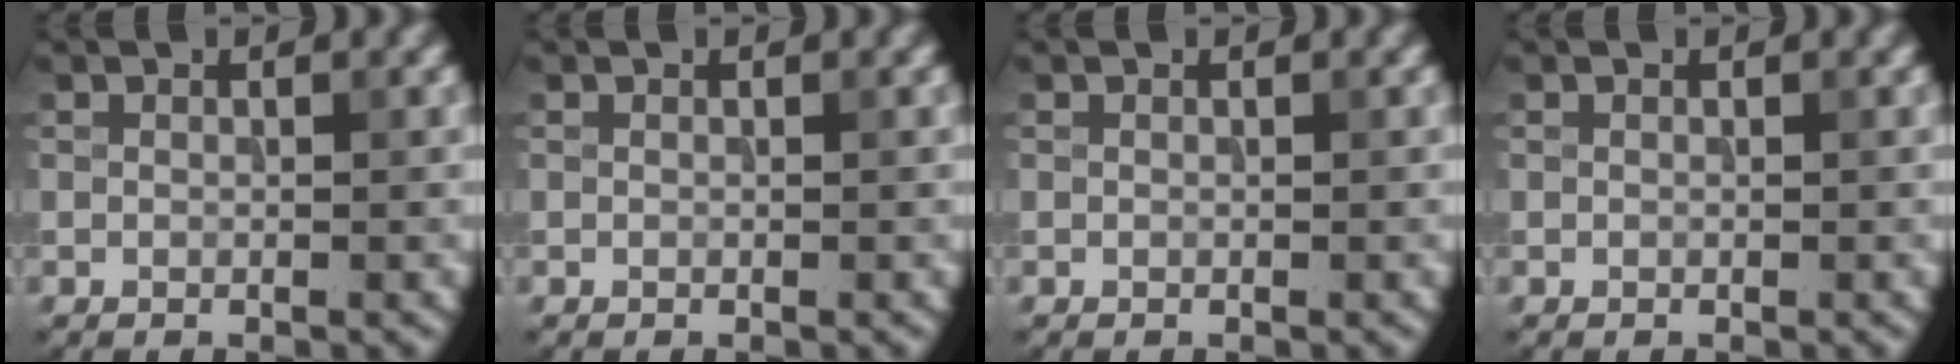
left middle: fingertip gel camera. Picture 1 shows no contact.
{"total": 0.0}
{"total": 0.0}
{"total": 0.0}